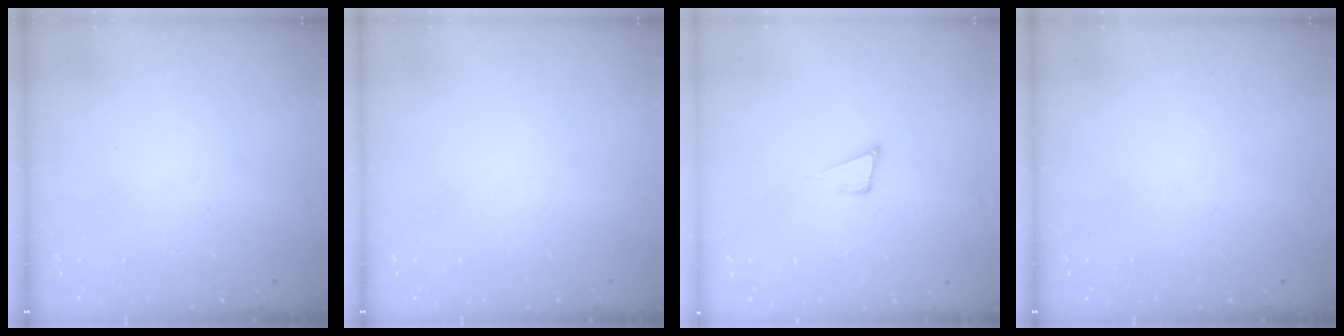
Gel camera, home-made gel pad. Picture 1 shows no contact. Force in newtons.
{"total": 0.0}
{"total": 4.6, "press": 3.4, "slide": 3.2}
{"total": 0.0}